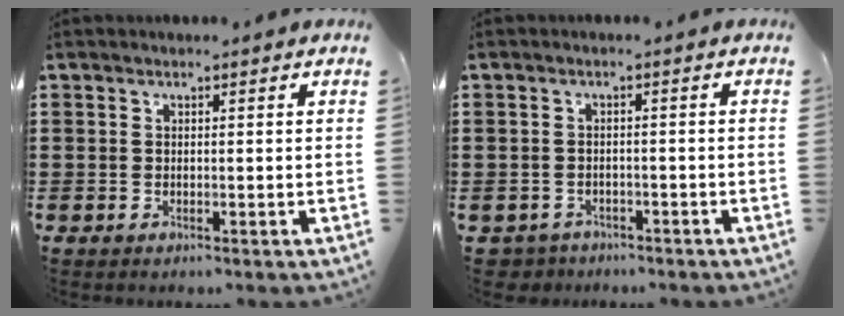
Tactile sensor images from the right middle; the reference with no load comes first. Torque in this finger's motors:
{"motor_torque": [0.13, 0.09, 0.03, 0.00]}